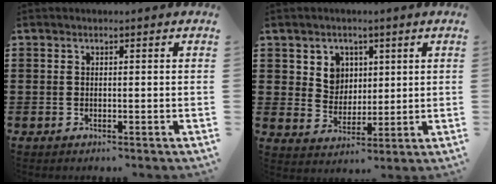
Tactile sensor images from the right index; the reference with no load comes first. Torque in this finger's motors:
{"motor_torque": [0.23, 1.36, 0.08, 0.01]}